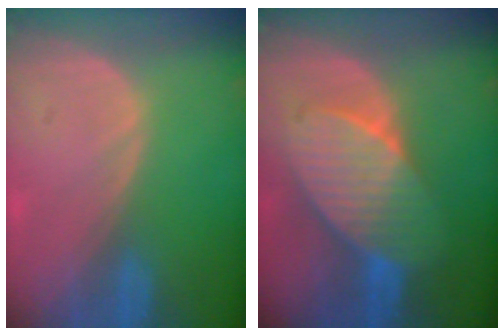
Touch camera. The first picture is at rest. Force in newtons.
{"total": 8.2, "press": 8.2, "slide": 0.3}